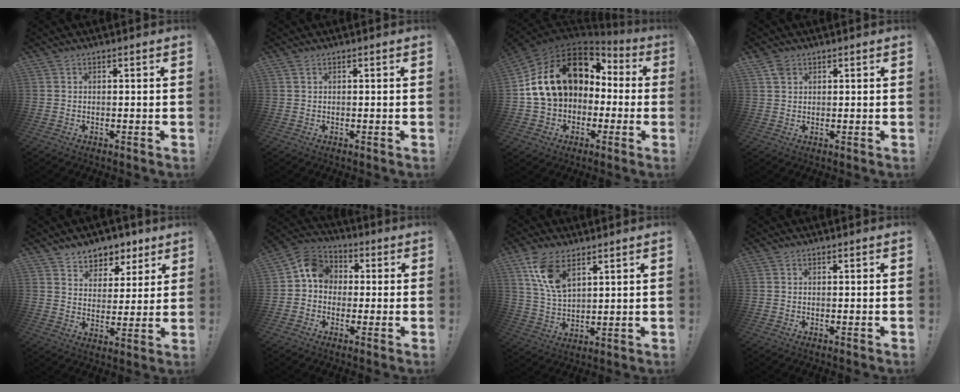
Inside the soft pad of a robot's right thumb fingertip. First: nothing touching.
{"total": 0.7, "force": [0.5, 0.4, 0.3], "torque": [-0.007, 0.000, 0.011]}
{"total": 21.4, "force": [5.6, 15.2, 14.0], "torque": [-0.243, -0.013, 0.121]}
{"total": 2.9, "force": [1.8, 2.0, 1.1], "torque": [-0.016, -0.004, 0.034]}
{"total": 7.4, "force": [5.3, 5.1, 0.9], "torque": [-0.009, -0.043, 0.104]}
{"total": 8.7, "force": [0.6, 7.6, 4.1], "torque": [-0.068, 0.022, 0.020]}
{"total": 11.0, "force": [6.5, 5.3, 7.0], "torque": [-0.140, -0.020, 0.123]}
{"total": 0.0}